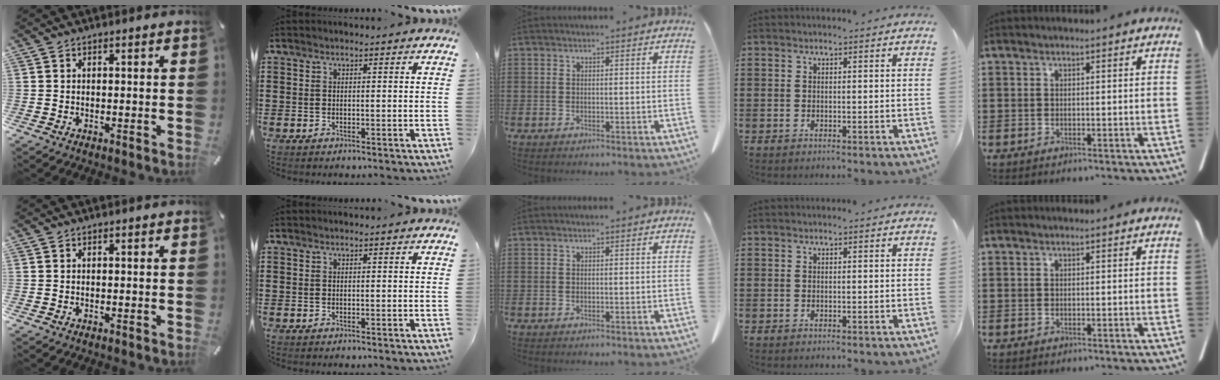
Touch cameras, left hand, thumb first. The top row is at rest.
{}